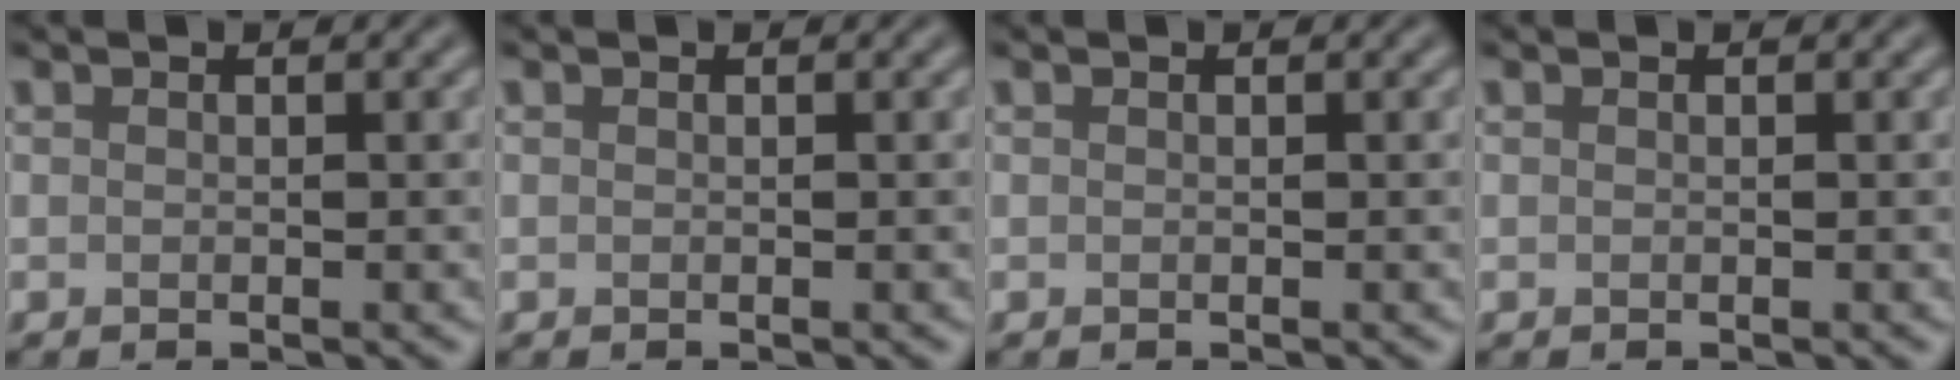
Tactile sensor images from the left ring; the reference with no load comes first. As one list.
[{"total": 0.0}, {"total": 0.0}, {"total": 0.0}]